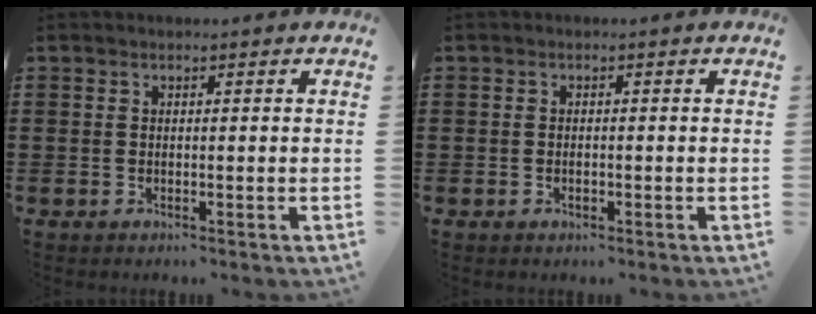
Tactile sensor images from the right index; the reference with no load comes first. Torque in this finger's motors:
{"motor_torque": [0.00, -0.02, 0.00, -0.06]}